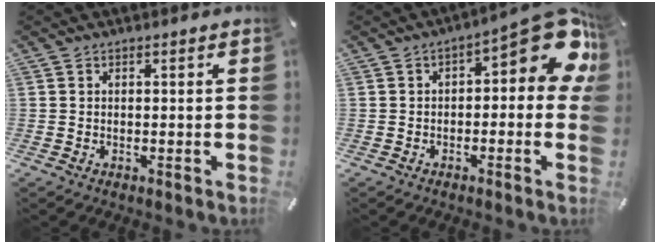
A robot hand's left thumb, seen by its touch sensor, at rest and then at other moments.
{"total": 13.8, "force": [4.9, 5.6, 11.6], "torque": [-0.135, -0.040, 0.079]}